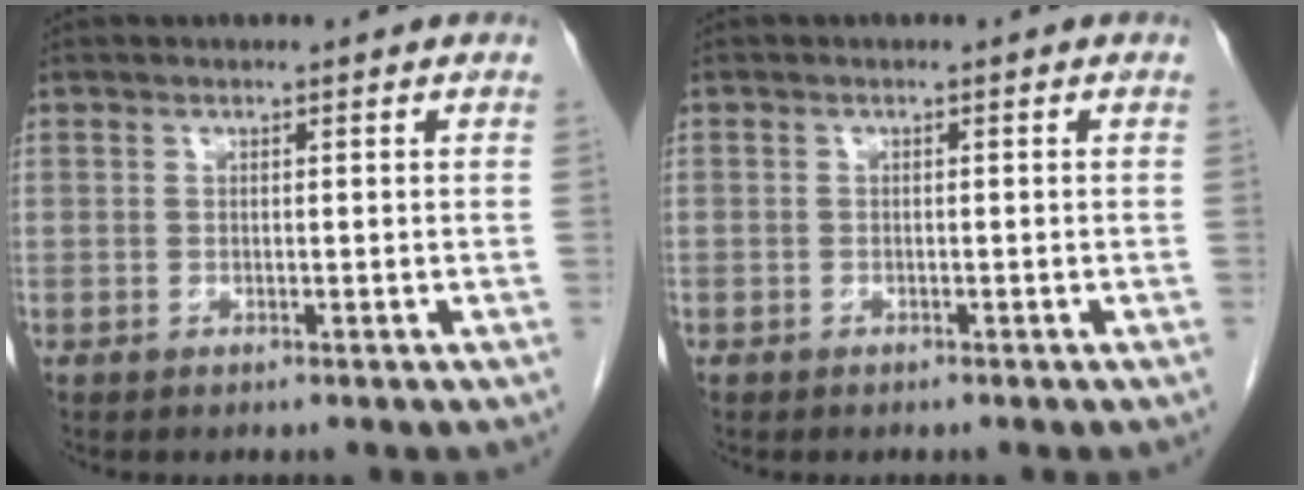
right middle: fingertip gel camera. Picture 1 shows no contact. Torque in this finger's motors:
{"motor_torque": [2.14, 0.00, 1.05, -0.01]}